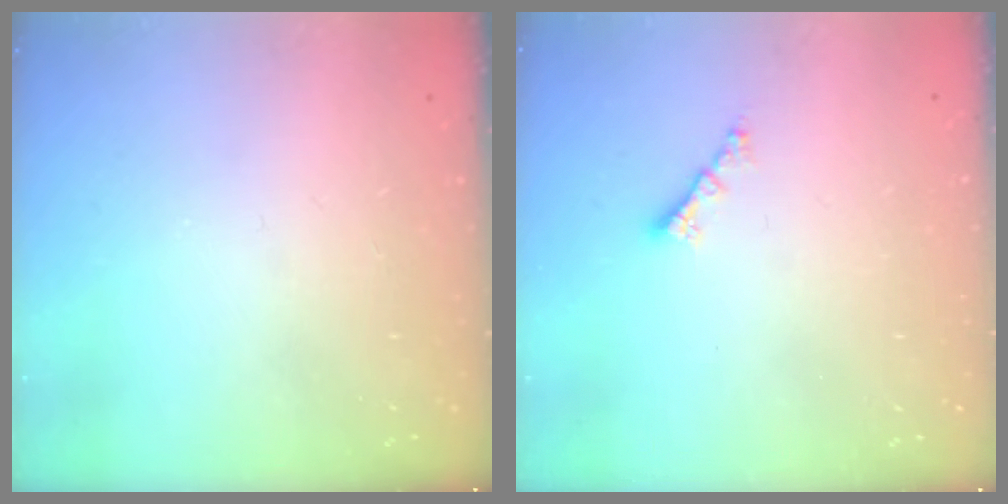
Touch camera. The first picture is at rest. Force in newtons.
{"total": 2.0, "press": 2.0, "slide": 0.4}